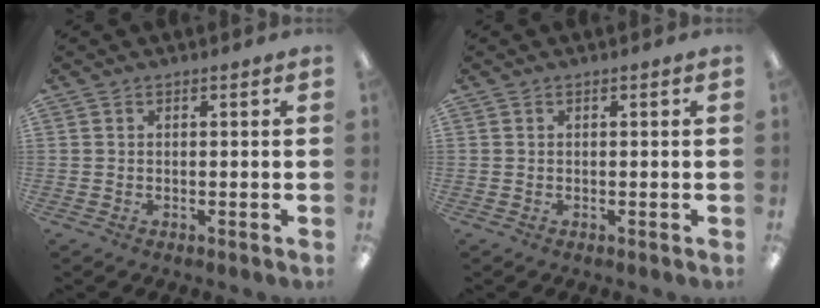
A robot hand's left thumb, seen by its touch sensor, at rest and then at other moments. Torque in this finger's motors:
{"motor_torque": [0.00, 0.00, -0.03, 0.03, 0.00]}